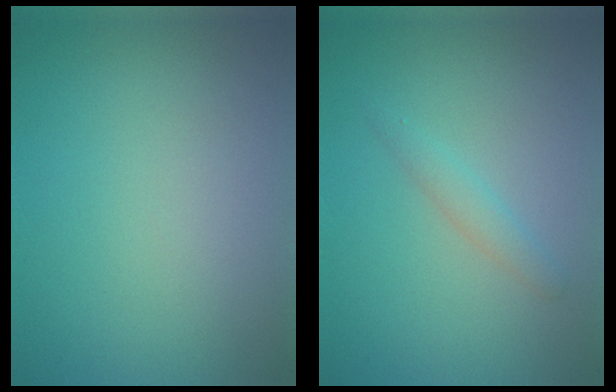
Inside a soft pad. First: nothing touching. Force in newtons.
{"total": 1.4, "press": 1.4, "slide": 0.0}